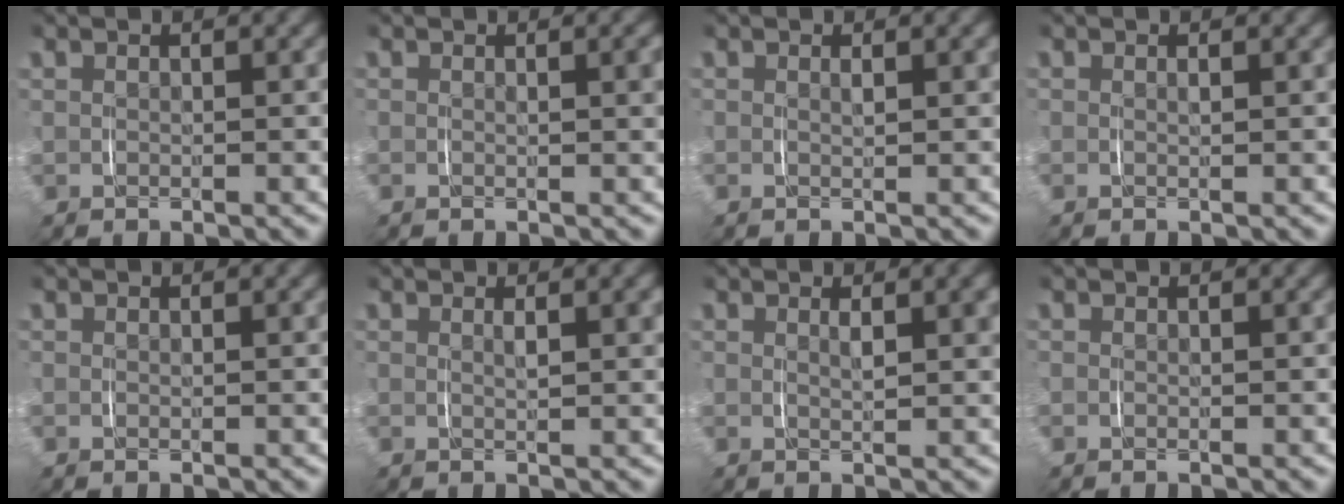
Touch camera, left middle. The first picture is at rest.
{"total": 0.8, "force": [0.1, -0.2, 0.7], "torque": [-0.004, -0.001, 0.000]}
{"total": 0.5, "force": [0.1, -0.2, 0.5], "torque": [-0.005, -0.003, 0.002]}
{"total": 0.0}
{"total": 0.0}
{"total": 0.9, "force": [0.2, -0.1, 0.9], "torque": [-0.013, -0.004, 0.004]}
{"total": 1.2, "force": [0.4, 0.0, 1.2], "torque": [-0.017, -0.005, 0.007]}
{"total": 0.0}